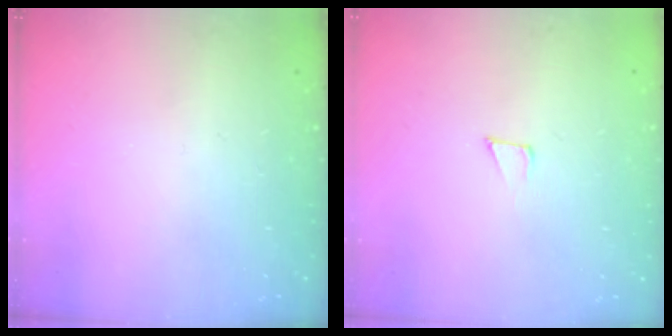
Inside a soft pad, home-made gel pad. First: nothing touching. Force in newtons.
{"total": 4.3, "press": 4.2, "slide": 1.0}